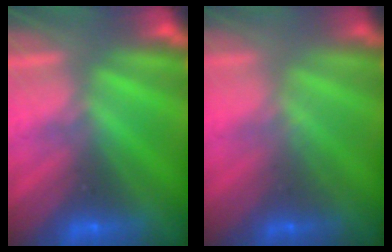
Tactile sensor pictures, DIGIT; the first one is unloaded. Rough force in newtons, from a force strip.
{"total": 2.3}